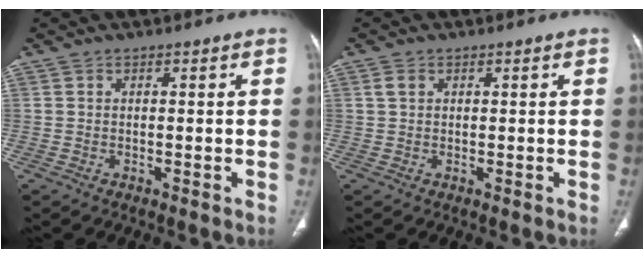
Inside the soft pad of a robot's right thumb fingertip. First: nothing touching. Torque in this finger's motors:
{"motor_torque": [-0.38, 0.16, 0.14, -0.10, 0.04]}